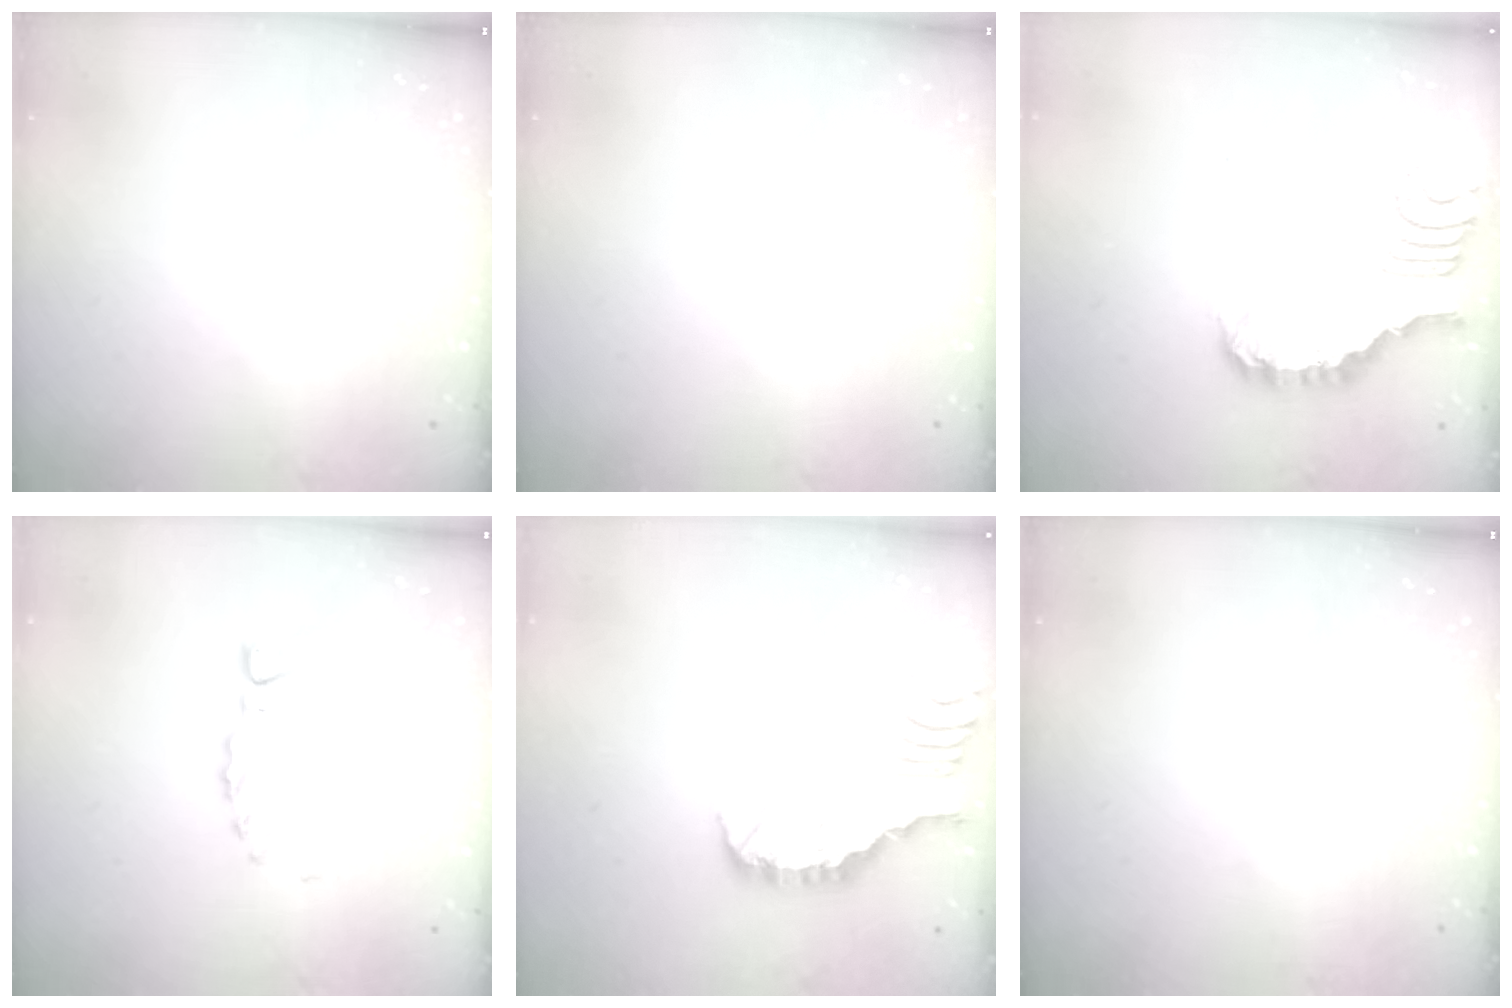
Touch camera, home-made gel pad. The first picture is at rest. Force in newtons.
{"total": 0.0}
{"total": 3.3, "press": 3.3, "slide": 0.2}
{"total": 2.2, "press": 2.2, "slide": 0.3}
{"total": 2.7, "press": 2.7, "slide": 0.2}
{"total": 0.0}